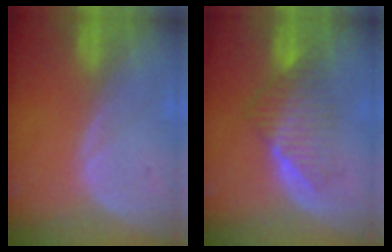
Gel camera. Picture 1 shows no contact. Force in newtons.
{"total": 6.9, "press": 6.5, "slide": 2.5}